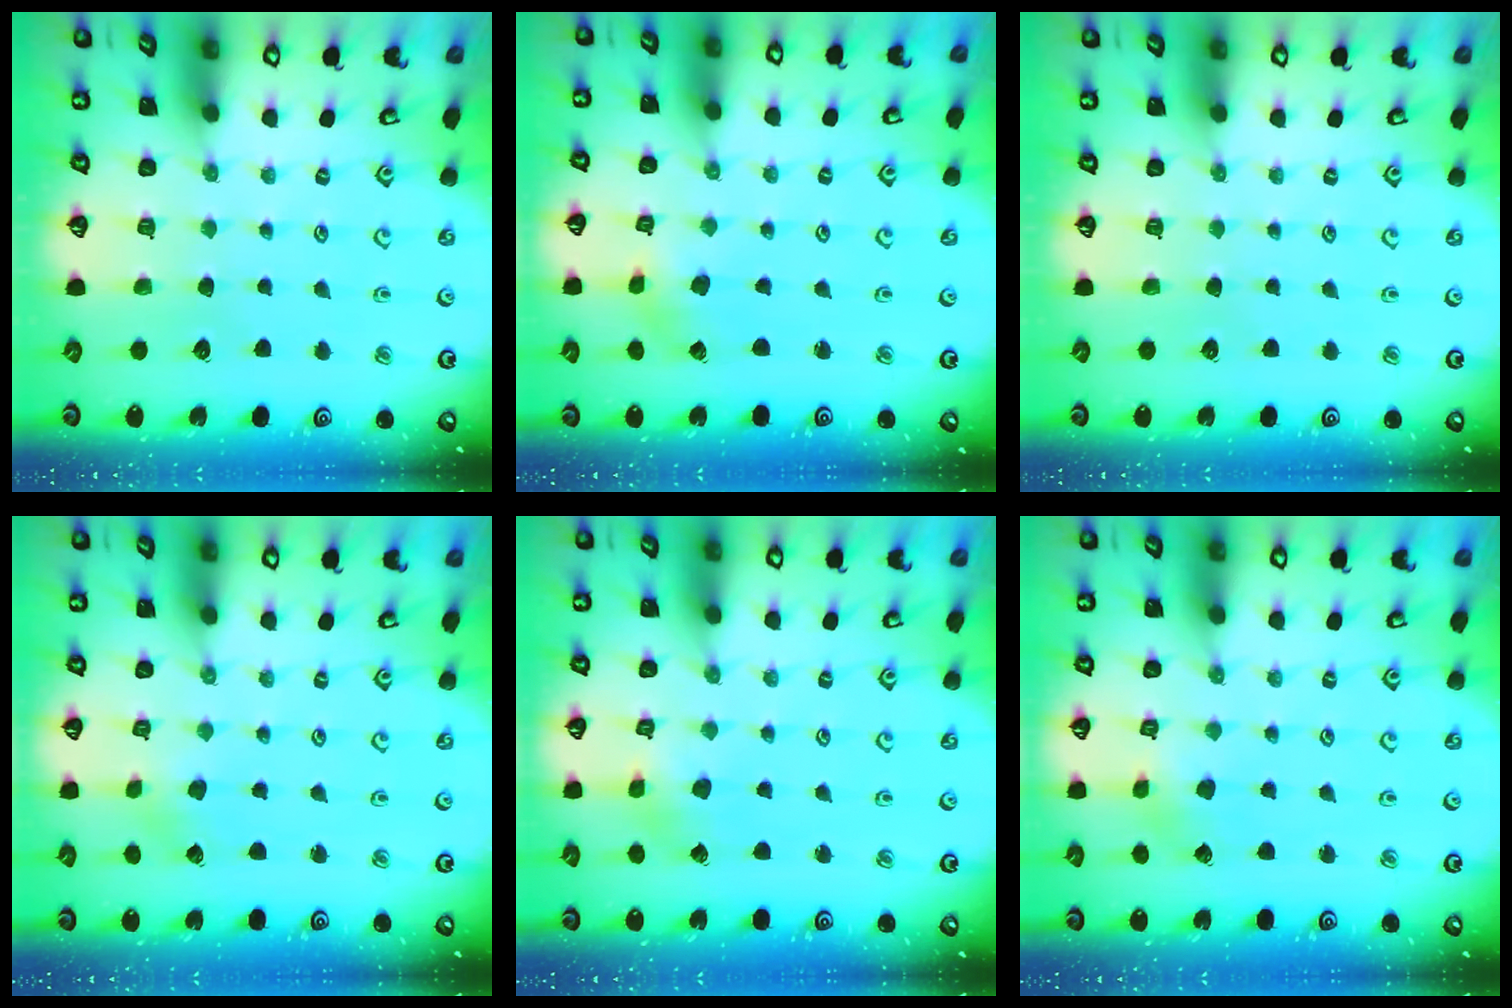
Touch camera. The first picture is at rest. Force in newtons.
{"total": 0.8, "press": 0.8, "slide": 0.2}
{"total": 0.0}
{"total": 0.5, "press": 0.5, "slide": 0.0}
{"total": 2.7, "press": 2.7, "slide": 0.3}
{"total": 2.8, "press": 2.8, "slide": 0.3}